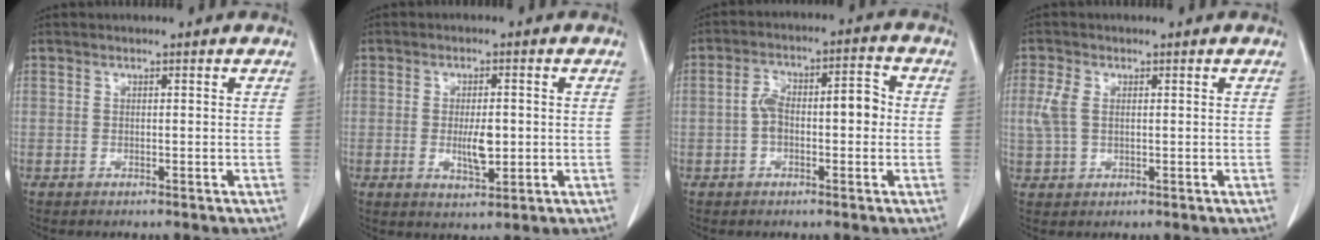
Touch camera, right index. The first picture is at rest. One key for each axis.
{"total": 4.8, "fx": -0.5, "fy": 1.6, "fz": 4.5, "tx": -0.082, "ty": -0.006, "tz": -0.004}
{"total": 7.8, "fx": -0.5, "fy": 3.3, "fz": 7.0, "tx": -0.125, "ty": 0.041, "tz": -0.010}
{"total": 3.4, "fx": 0.5, "fy": 2.0, "fz": 2.7, "tx": -0.083, "ty": 0.011, "tz": 0.013}